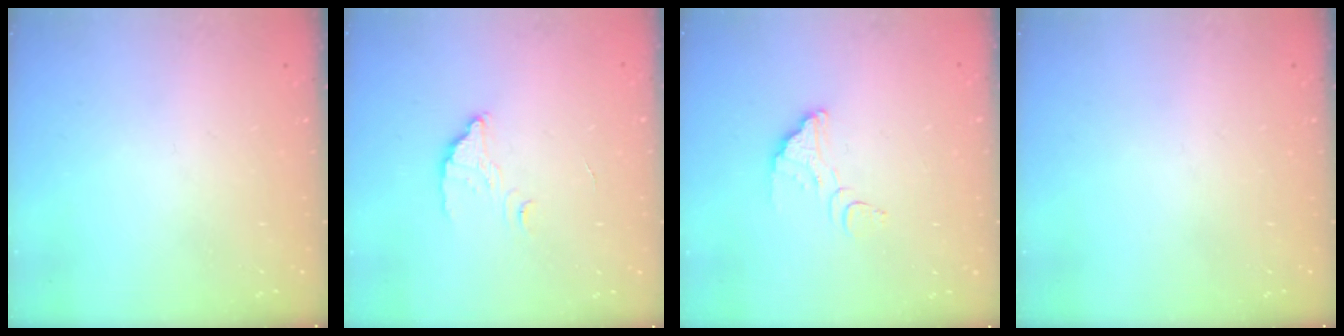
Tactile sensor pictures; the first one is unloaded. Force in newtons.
{"total": 2.9, "press": 2.9, "slide": 0.3}
{"total": 4.3, "press": 4.2, "slide": 0.3}
{"total": 0.0}